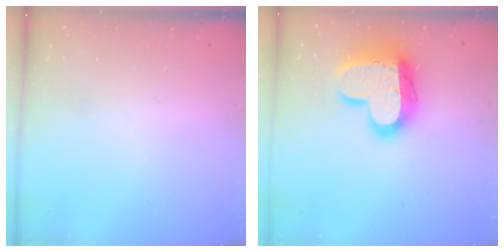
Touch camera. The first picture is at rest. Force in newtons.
{"total": 19.7, "press": 19.7, "slide": 1.4}